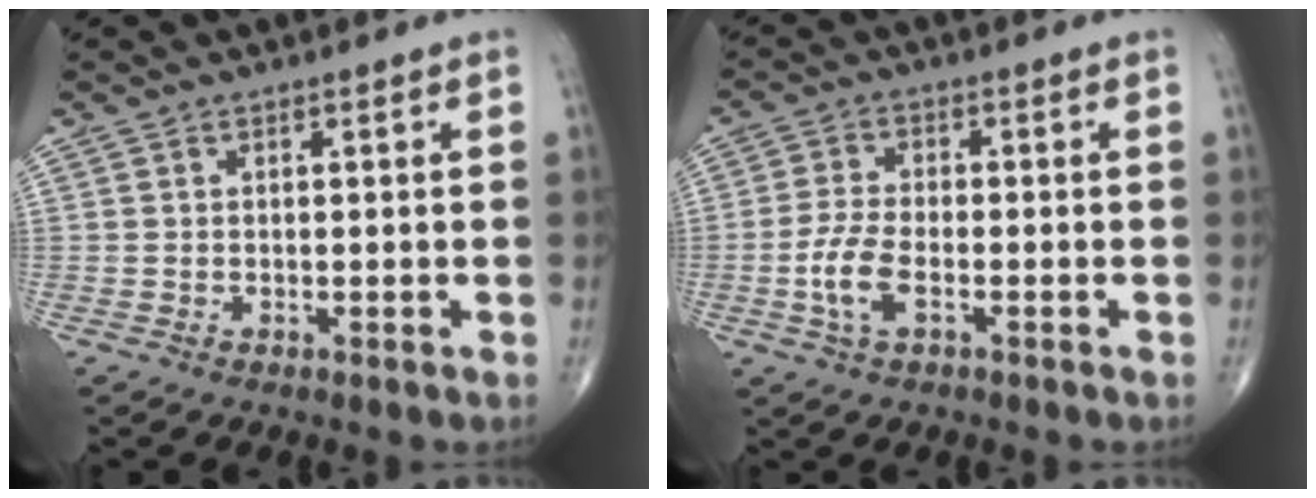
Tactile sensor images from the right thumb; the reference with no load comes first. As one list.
[{"total": 6.1, "force": [-2.1, 2.7, 5.1], "torque": [-0.115, 0.010, -0.042]}]